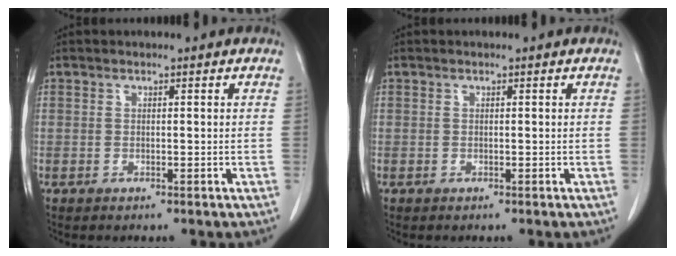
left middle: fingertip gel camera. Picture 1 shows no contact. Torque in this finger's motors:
{"motor_torque": [0.34, -0.31, -0.04, 0.00]}